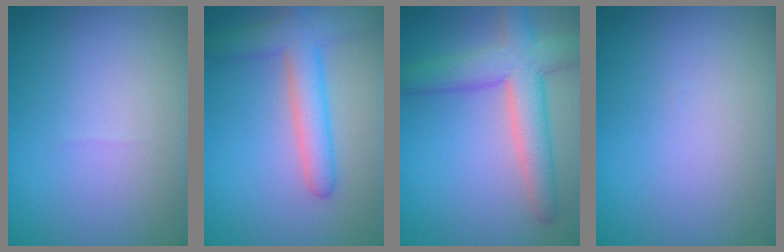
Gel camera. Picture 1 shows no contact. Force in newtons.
{"total": 4.7, "press": 4.7, "slide": 0.2}
{"total": 6.0, "press": 6.0, "slide": 0.4}
{"total": 0.0}